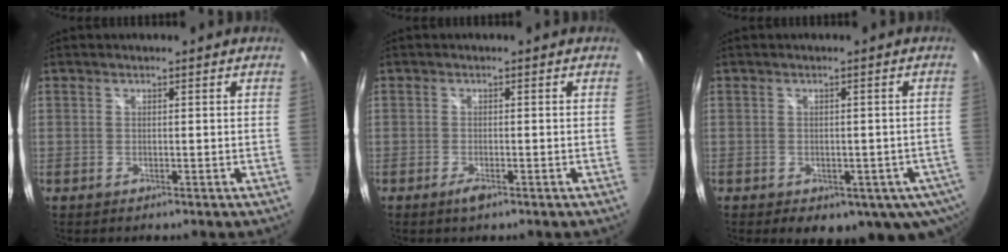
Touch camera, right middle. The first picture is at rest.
{"total": 2.0, "force": [-1.3, 0.5, 1.4], "torque": [-0.031, -0.006, -0.024]}
{"total": 10.2, "force": [-4.5, 5.9, 7.0], "torque": [-0.113, -0.029, -0.049]}